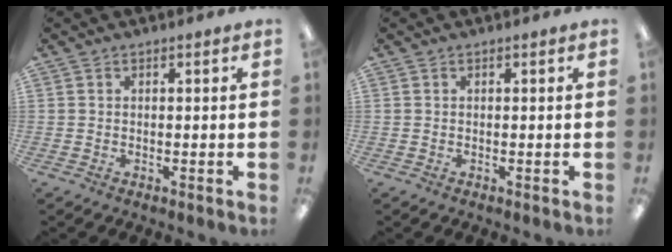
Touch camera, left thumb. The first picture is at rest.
{"total": 0.0}